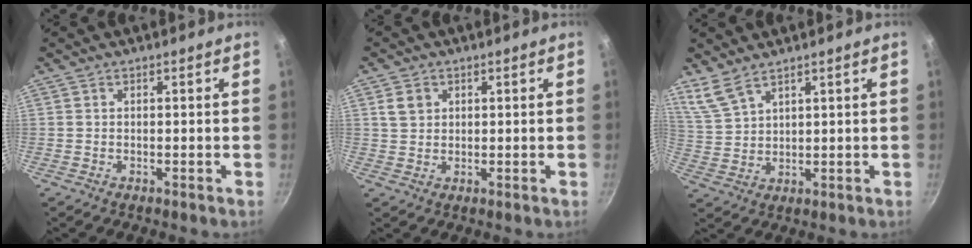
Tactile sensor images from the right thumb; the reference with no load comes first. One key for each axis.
{"total": 3.4, "fx": 1.2, "fy": 2.8, "fz": 1.5, "tx": -0.013, "ty": 0.002, "tz": 0.022}
{"total": 5.6, "fx": 4.6, "fy": 2.0, "fz": 2.6, "tx": -0.050, "ty": -0.021, "tz": 0.107}